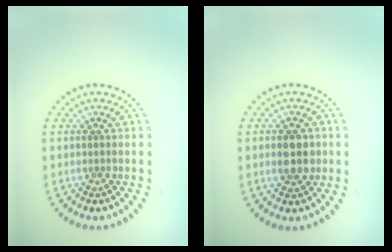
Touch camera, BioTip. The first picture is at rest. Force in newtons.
{"total": 3.2, "press": 3.2, "slide": 0.2}